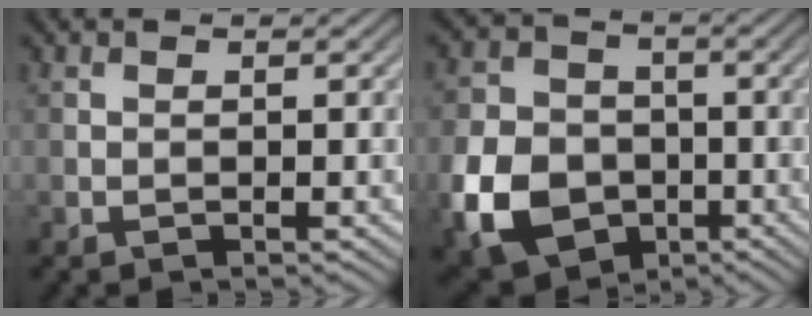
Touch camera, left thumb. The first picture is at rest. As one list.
[{"total": 11.3, "force": [-4.0, 8.7, 6.0], "torque": [-0.158, -0.027, -0.088]}]